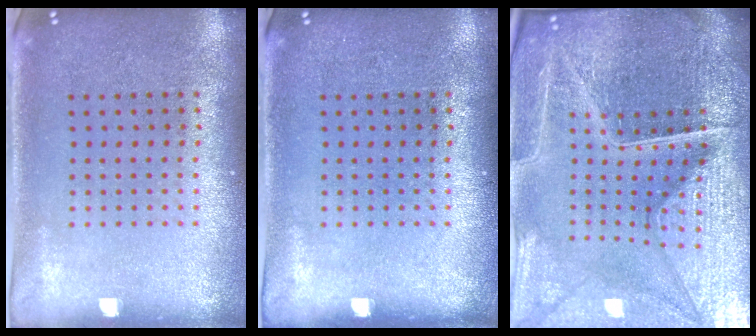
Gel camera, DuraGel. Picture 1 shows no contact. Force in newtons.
{"total": 0.0}
{"total": 5.8, "press": 5.4, "slide": 2.1}